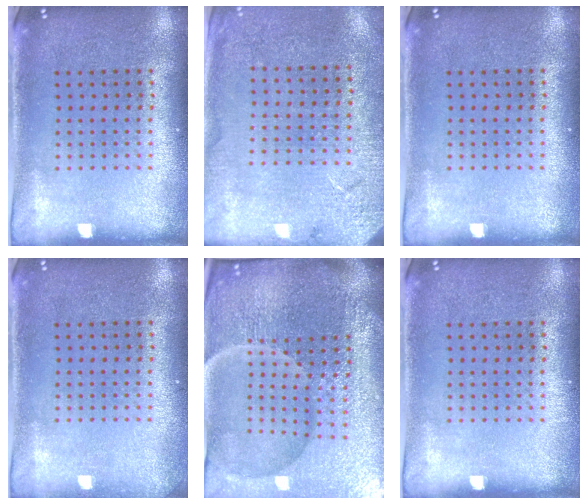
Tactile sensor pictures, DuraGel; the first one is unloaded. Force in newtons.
{"total": 2.6, "press": 2.6, "slide": 0.2}
{"total": 0.0}
{"total": 0.7, "press": 0.7, "slide": 0.0}
{"total": 7.3, "press": 6.4, "slide": 3.5}
{"total": 0.0}